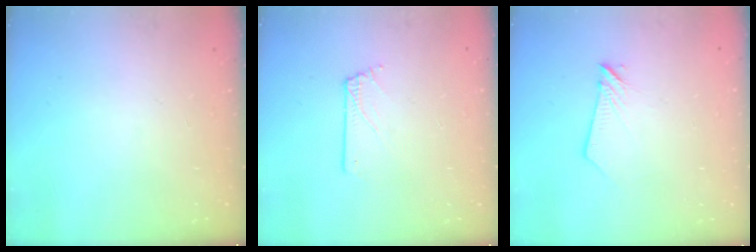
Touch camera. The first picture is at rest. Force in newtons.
{"total": 0.9, "press": 0.9, "slide": 0.0}
{"total": 3.9, "press": 3.9, "slide": 0.4}